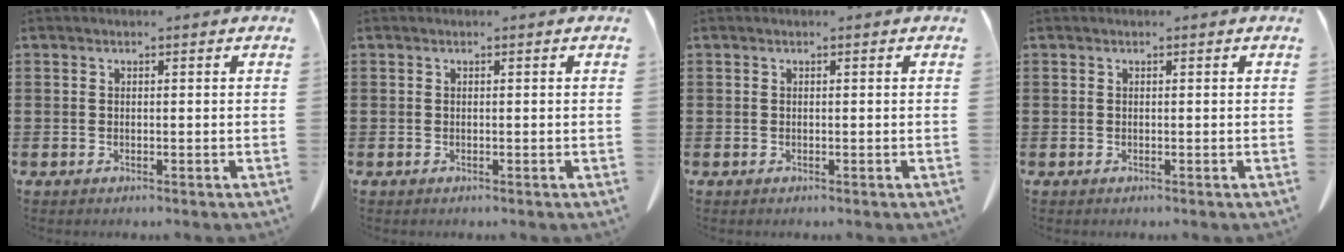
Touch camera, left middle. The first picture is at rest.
{"total": 0.0}
{"total": 0.0}
{"total": 0.0}